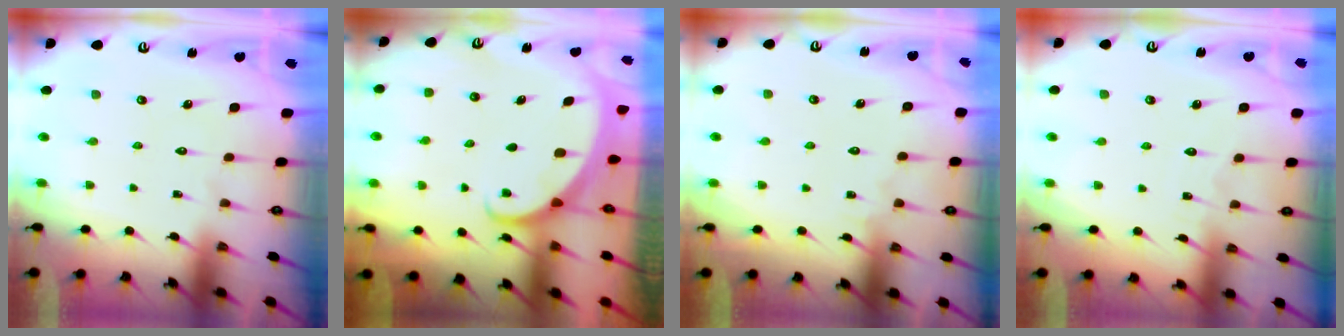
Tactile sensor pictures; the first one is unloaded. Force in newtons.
{"total": 1.2, "press": 1.2, "slide": 0.1}
{"total": 2.7, "press": 2.7, "slide": 0.3}
{"total": 2.9, "press": 2.9, "slide": 0.4}